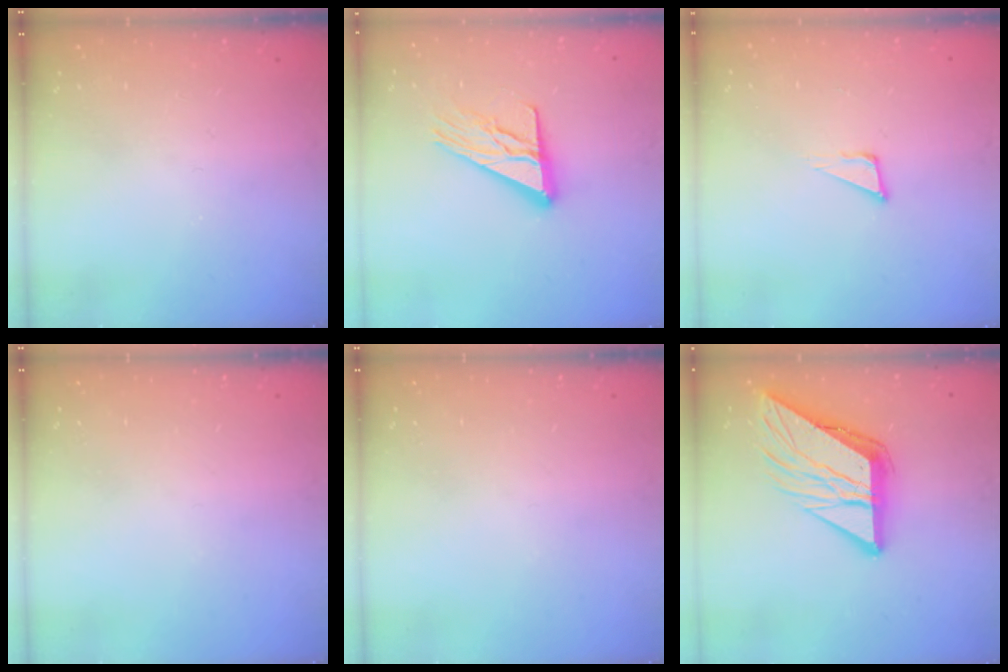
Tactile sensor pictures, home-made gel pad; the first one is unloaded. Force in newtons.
{"total": 13.9, "press": 13.9, "slide": 1.1}
{"total": 4.4, "press": 4.3, "slide": 0.8}
{"total": 0.0}
{"total": 0.0}
{"total": 15.9, "press": 15.9, "slide": 1.6}